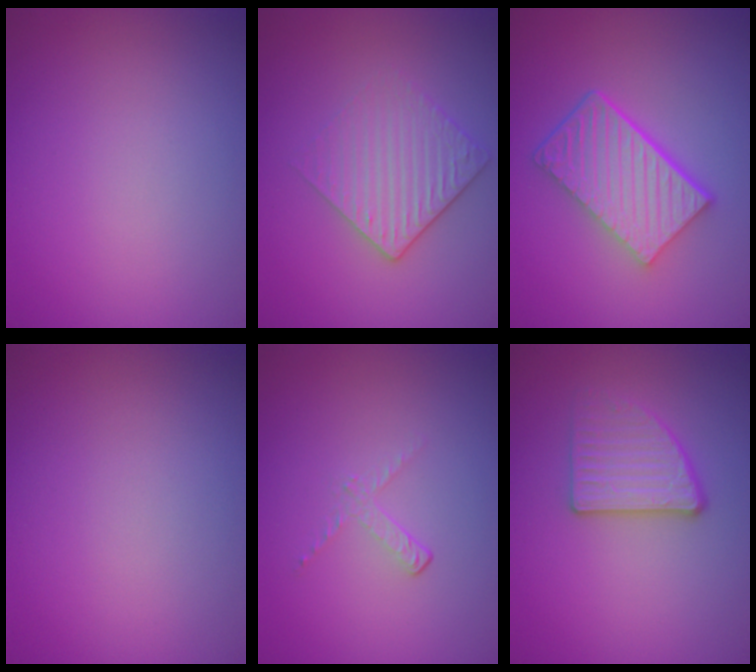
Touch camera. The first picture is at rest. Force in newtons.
{"total": 2.9, "press": 2.6, "slide": 1.4}
{"total": 5.9, "press": 4.2, "slide": 4.2}
{"total": 0.0}
{"total": 1.1, "press": 0.4, "slide": 1.1}
{"total": 2.7, "press": 2.5, "slide": 1.2}